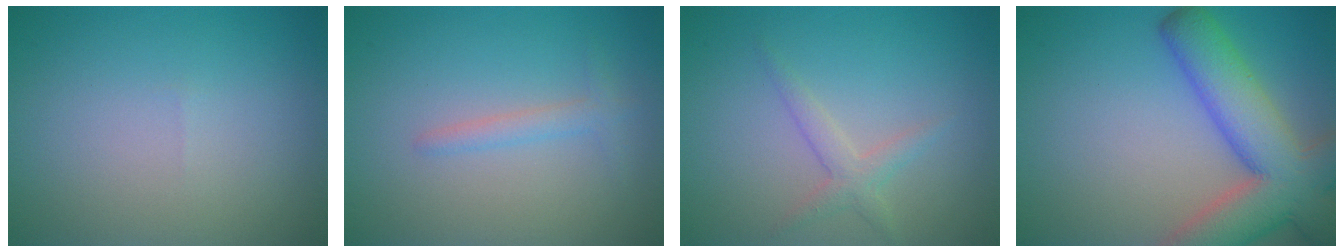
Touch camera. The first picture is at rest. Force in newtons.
{"total": 1.5, "press": 1.5, "slide": 0.1}
{"total": 1.8, "press": 1.8, "slide": 0.1}
{"total": 9.6, "press": 9.5, "slide": 0.6}